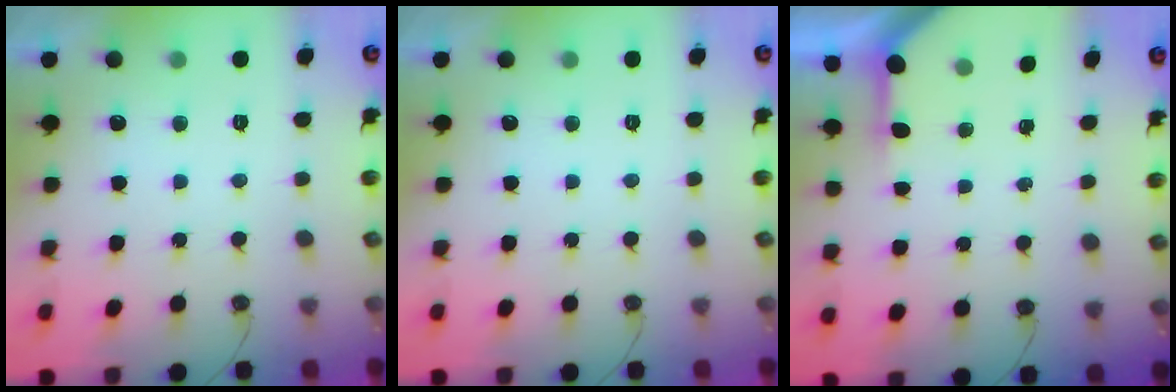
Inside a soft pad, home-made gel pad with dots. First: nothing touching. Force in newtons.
{"total": 0.0}
{"total": 3.8, "press": 3.8, "slide": 0.2}